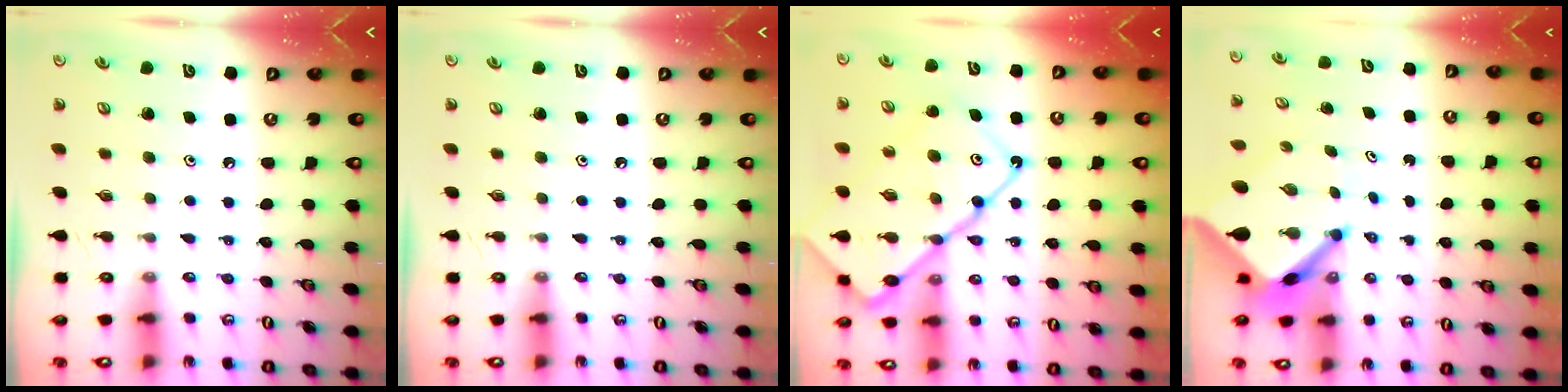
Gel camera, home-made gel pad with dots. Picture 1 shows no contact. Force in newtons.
{"total": 0.0}
{"total": 21.4, "press": 21.3, "slide": 2.3}
{"total": 7.5, "press": 7.5, "slide": 0.5}